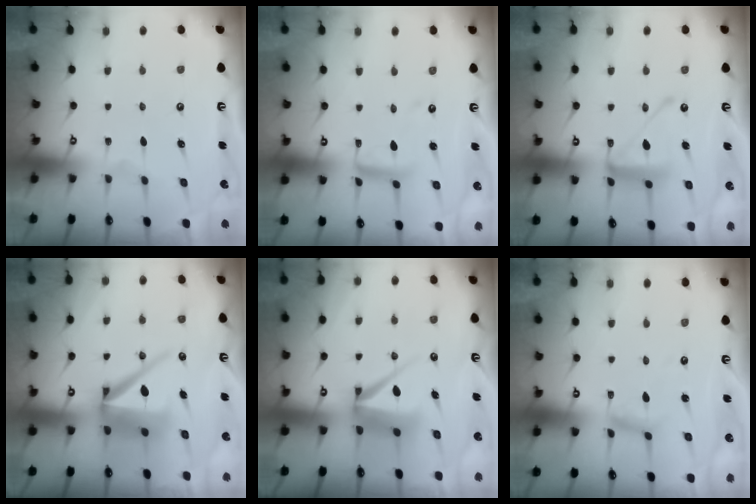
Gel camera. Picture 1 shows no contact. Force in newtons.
{"total": 11.0, "press": 11.0, "slide": 1.2}
{"total": 17.2, "press": 17.1, "slide": 1.5}
{"total": 14.5, "press": 14.4, "slide": 1.6}
{"total": 9.7, "press": 9.6, "slide": 1.1}
{"total": 7.2, "press": 7.2, "slide": 0.5}